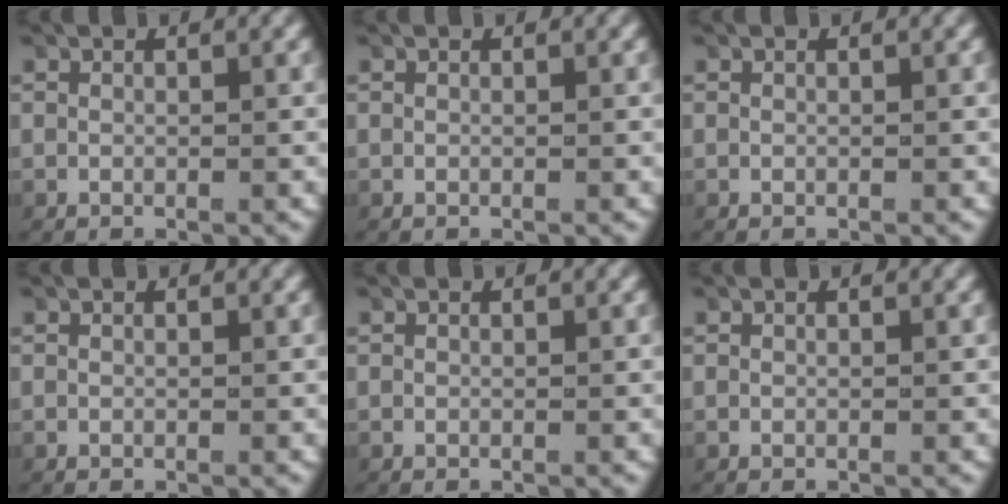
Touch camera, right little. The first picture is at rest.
{"total": 0.0}
{"total": 0.0}
{"total": 0.0}
{"total": 0.0}
{"total": 0.0}